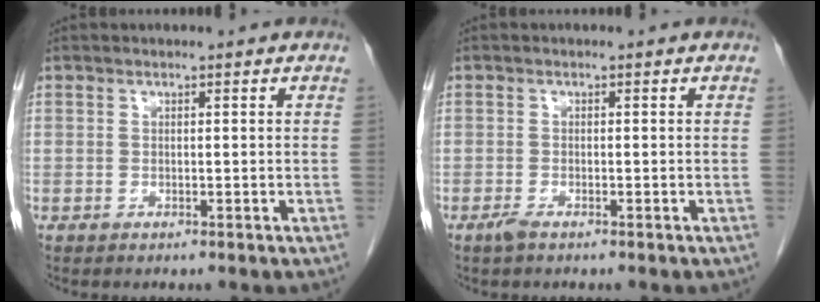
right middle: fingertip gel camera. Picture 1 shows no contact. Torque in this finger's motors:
{"motor_torque": [0.03, 0.07, 0.00, 0.01]}